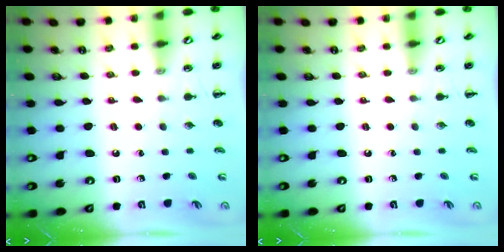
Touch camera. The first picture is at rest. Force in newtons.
{"total": 0.0}